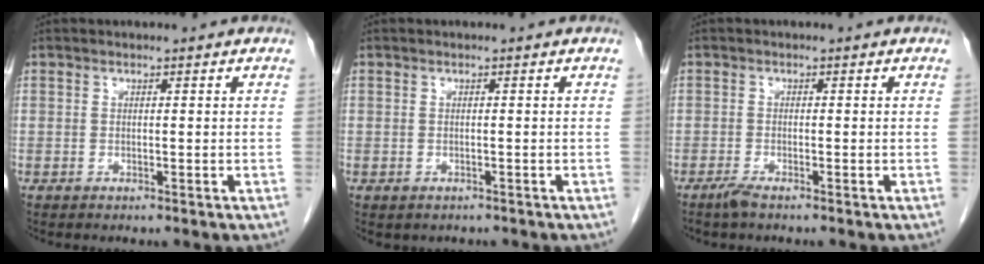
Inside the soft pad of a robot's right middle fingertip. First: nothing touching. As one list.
[{"total": 1.6, "force": [-1.2, 1.0, 0.3], "torque": [-0.013, -0.002, -0.012]}, {"total": 1.6, "force": [-1.3, 0.1, 0.9], "torque": [-0.027, -0.004, -0.026]}]